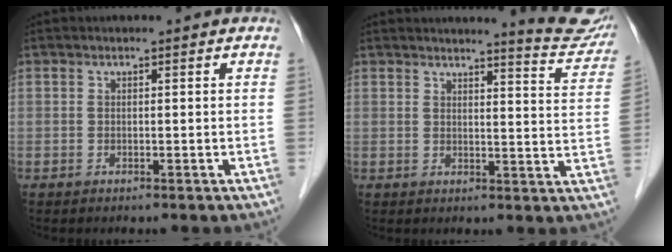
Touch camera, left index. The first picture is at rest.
{"total": 8.8, "force": [8.5, 0.1, 2.0], "torque": [-0.018, -0.045, 0.082]}